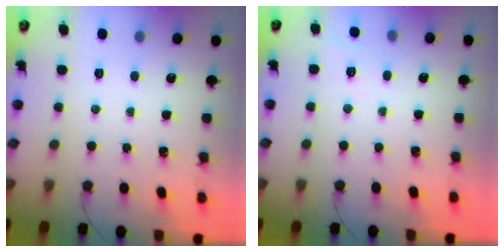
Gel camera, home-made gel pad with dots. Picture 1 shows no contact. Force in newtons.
{"total": 7.4, "press": 7.1, "slide": 2.0}